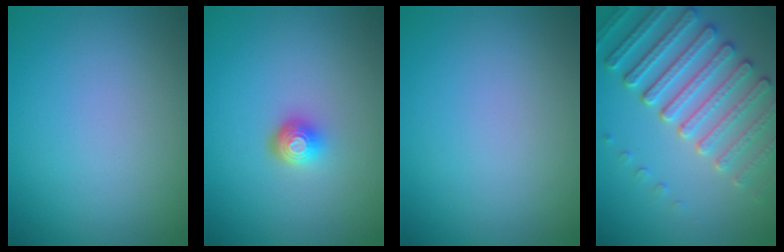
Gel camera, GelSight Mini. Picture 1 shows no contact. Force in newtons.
{"total": 2.1, "press": 1.5, "slide": 1.5}
{"total": 0.0}
{"total": 5.9, "press": 5.3, "slide": 2.6}